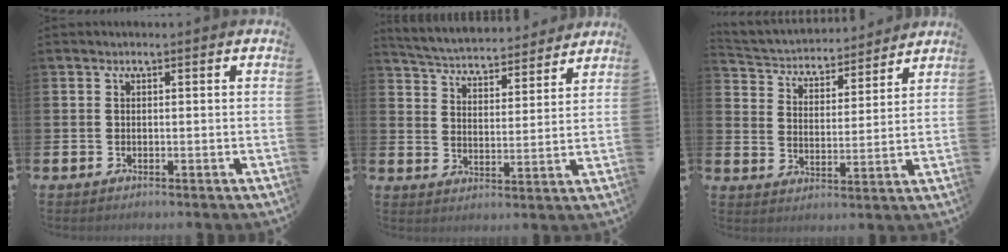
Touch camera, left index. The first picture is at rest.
{"total": 4.7, "force": [4.7, 0.8, 0.3], "torque": [-0.033, -0.042, 0.077]}
{"total": 4.3, "force": [4.0, 1.6, 0.2], "torque": [-0.034, -0.037, 0.061]}